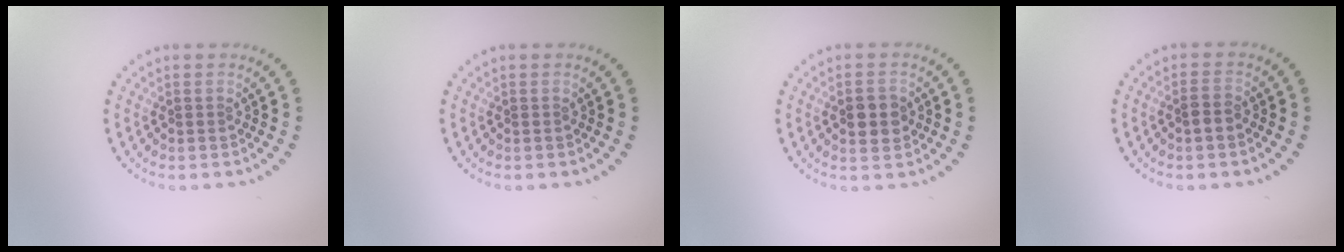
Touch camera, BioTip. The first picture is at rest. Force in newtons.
{"total": 0.0}
{"total": 2.8, "press": 2.8, "slide": 0.1}
{"total": 1.4, "press": 1.3, "slide": 0.4}